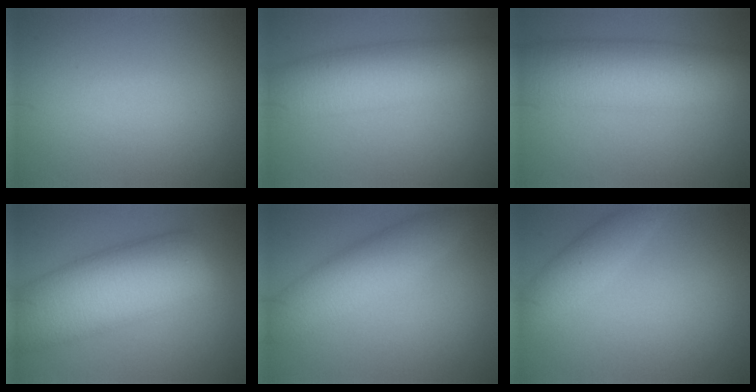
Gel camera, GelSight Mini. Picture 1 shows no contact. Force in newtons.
{"total": 7.2, "press": 7.2, "slide": 0.2}
{"total": 9.5, "press": 9.5, "slide": 0.0}
{"total": 11.6, "press": 11.6, "slide": 0.4}
{"total": 5.2, "press": 5.2, "slide": 0.0}
{"total": 2.7, "press": 2.7, "slide": 0.1}